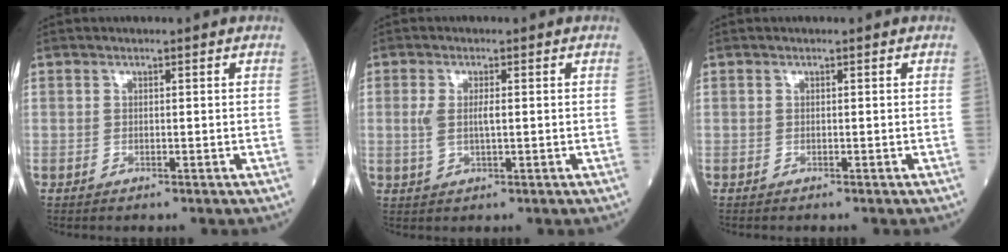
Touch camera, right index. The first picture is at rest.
{"total": 3.2, "force": [0.3, 1.0, 3.0], "torque": [-0.064, 0.000, 0.007]}
{"total": 0.0}